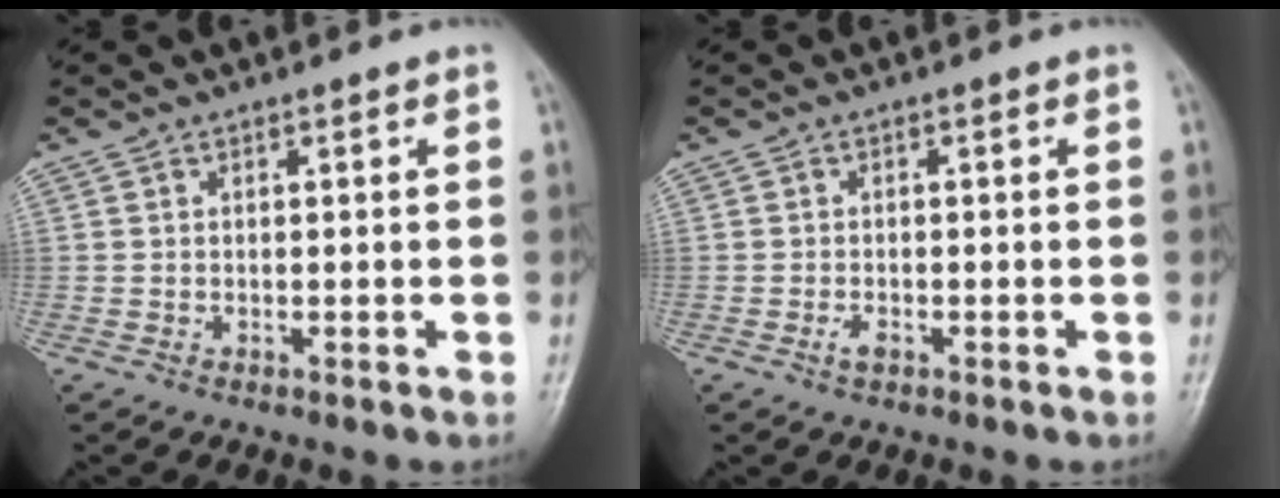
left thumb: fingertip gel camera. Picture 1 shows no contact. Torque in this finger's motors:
{"motor_torque": [-0.04, 0.03, 0.08, -0.08, 0.00]}